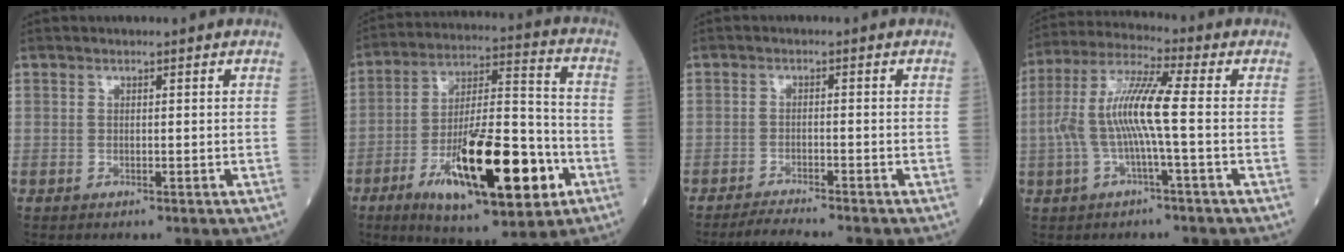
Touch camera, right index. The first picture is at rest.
{"total": 21.1, "force": [-8.2, 5.3, 18.7], "torque": [-0.316, -0.012, -0.127]}
{"total": 4.2, "force": [-3.9, -0.8, 1.3], "torque": [-0.025, -0.018, -0.067]}
{"total": 10.2, "force": [-0.9, 0.5, 10.1], "torque": [-0.213, 0.021, -0.026]}